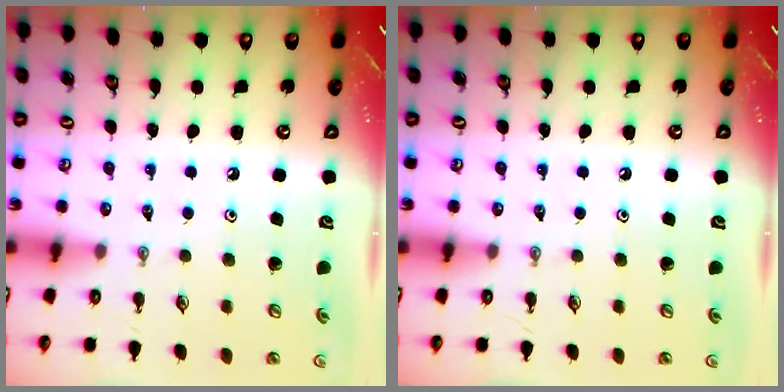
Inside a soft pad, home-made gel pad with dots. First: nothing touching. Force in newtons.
{"total": 0.0}